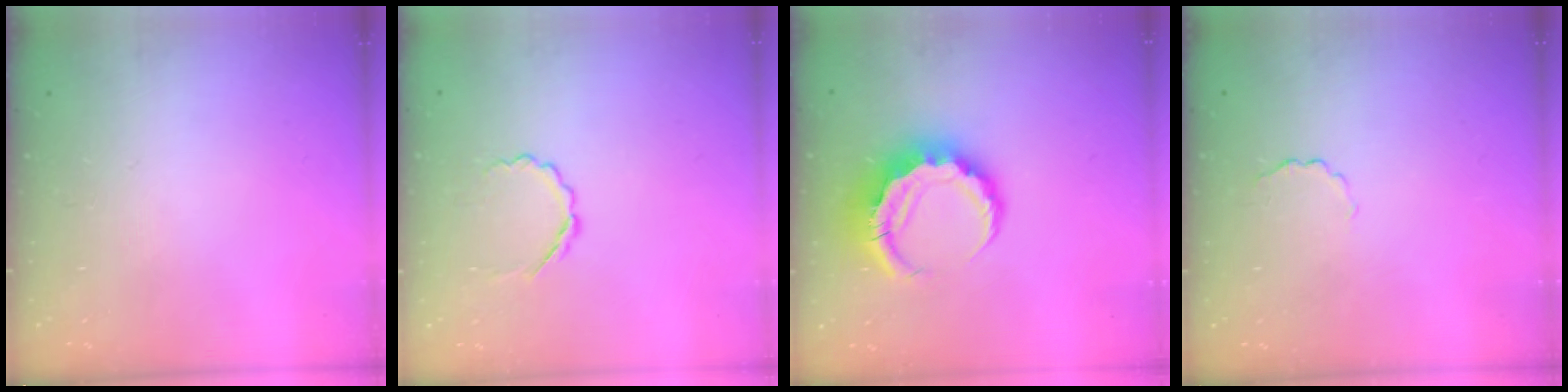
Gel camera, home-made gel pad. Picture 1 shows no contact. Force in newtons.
{"total": 3.5, "press": 3.3, "slide": 1.1}
{"total": 8.6, "press": 8.5, "slide": 1.5}
{"total": 2.0, "press": 1.9, "slide": 0.5}